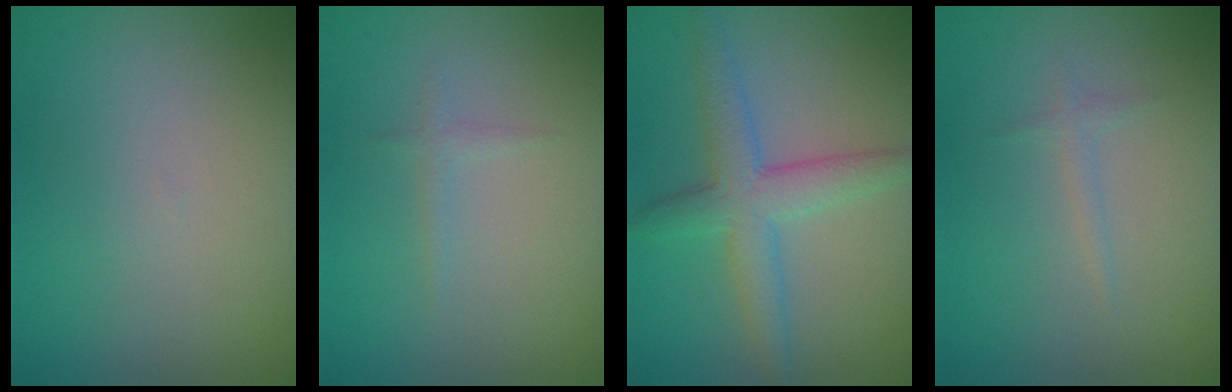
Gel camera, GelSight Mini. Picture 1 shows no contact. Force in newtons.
{"total": 0.7, "press": 0.7, "slide": 0.0}
{"total": 4.4, "press": 4.4, "slide": 0.2}
{"total": 0.8, "press": 0.8, "slide": 0.0}